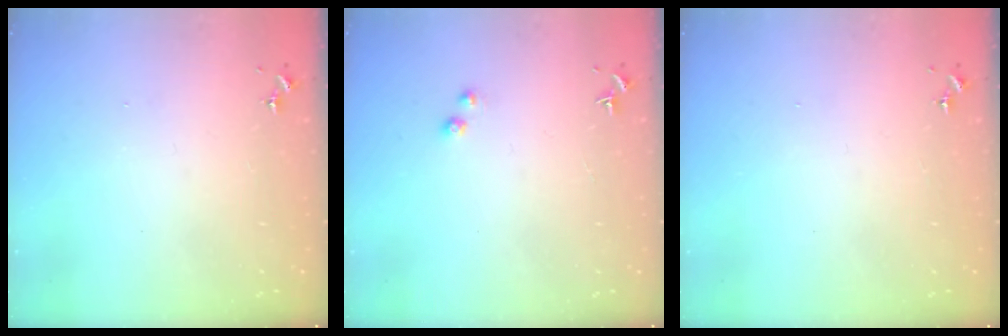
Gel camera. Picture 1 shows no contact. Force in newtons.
{"total": 1.0, "press": 1.0, "slide": 0.1}
{"total": 0.0}